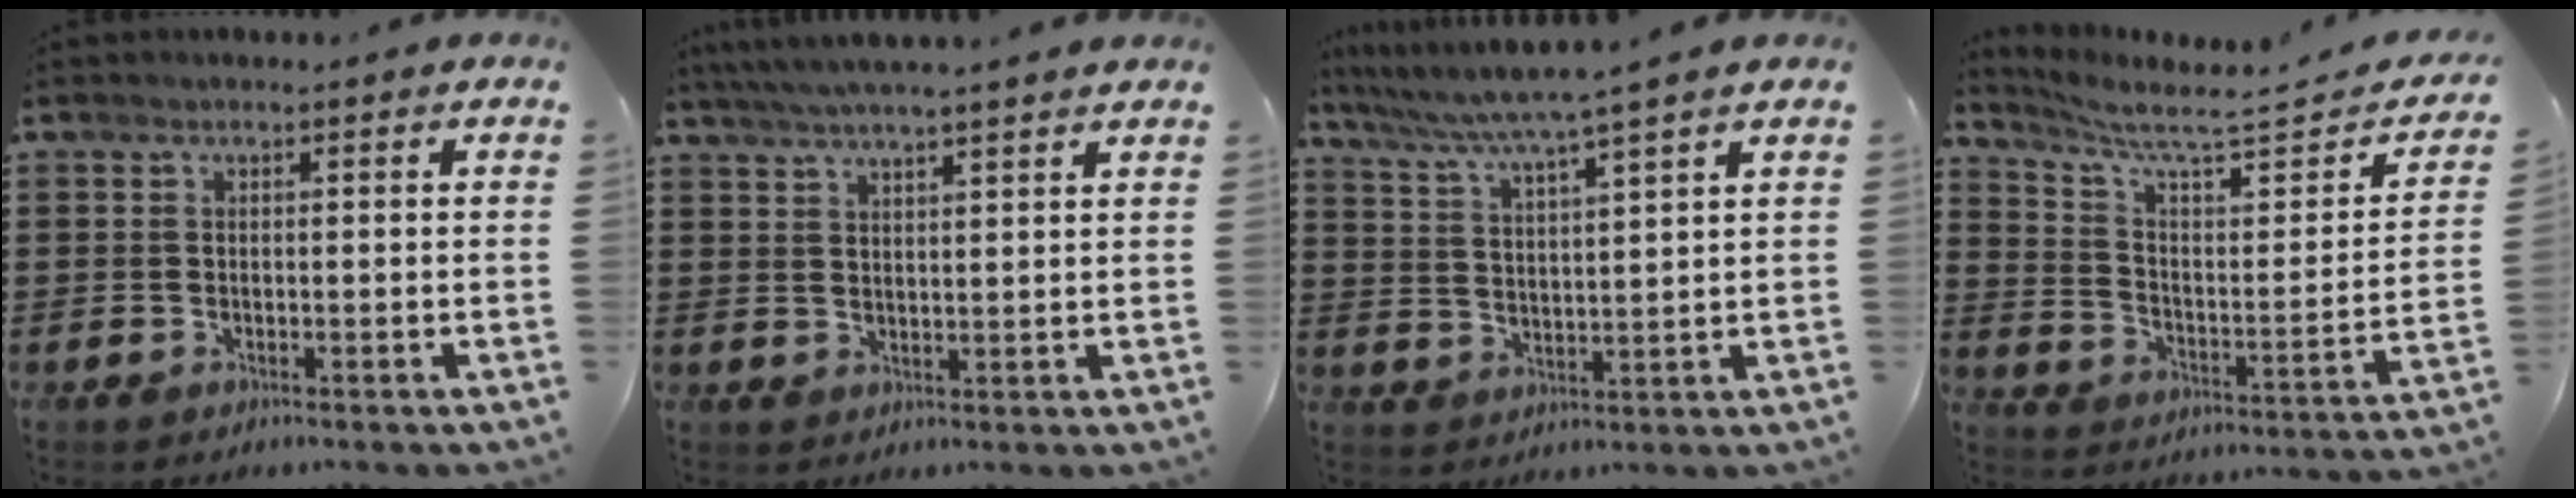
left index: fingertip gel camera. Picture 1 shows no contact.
{"total": 4.2, "force": [3.8, -0.5, 1.6], "torque": [-0.043, -0.013, 0.069]}
{"total": 5.4, "force": [4.6, -1.2, 2.5], "torque": [-0.068, -0.032, 0.074]}
{"total": 5.5, "force": [4.4, 0.4, 3.2], "torque": [-0.086, -0.035, 0.067]}